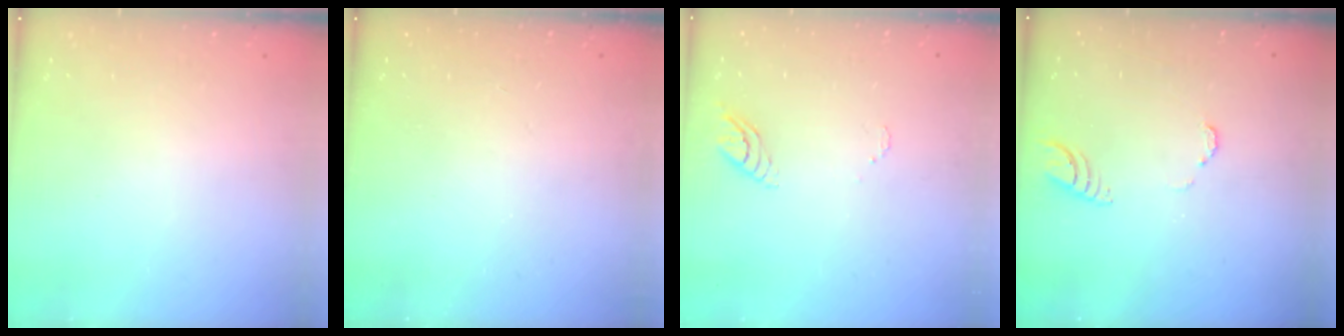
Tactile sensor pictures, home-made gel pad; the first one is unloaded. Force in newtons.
{"total": 0.0}
{"total": 4.8, "press": 4.8, "slide": 0.4}
{"total": 3.5, "press": 3.5, "slide": 0.3}